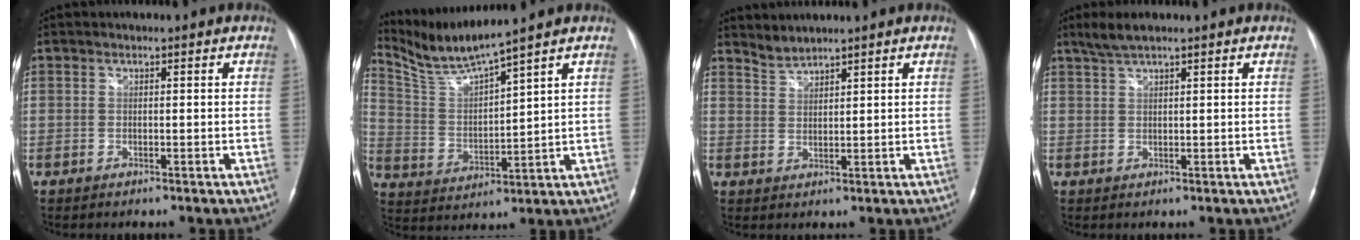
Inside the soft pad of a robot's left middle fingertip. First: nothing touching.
{"total": 8.6, "force": [8.0, -1.9, 2.6], "torque": [-0.073, -0.006, 0.170]}
{"total": 2.4, "force": [2.4, -0.2, -0.3], "torque": [-0.001, 0.001, 0.054]}
{"total": 3.0, "force": [2.4, 0.3, 1.7], "torque": [-0.042, 0.008, 0.051]}